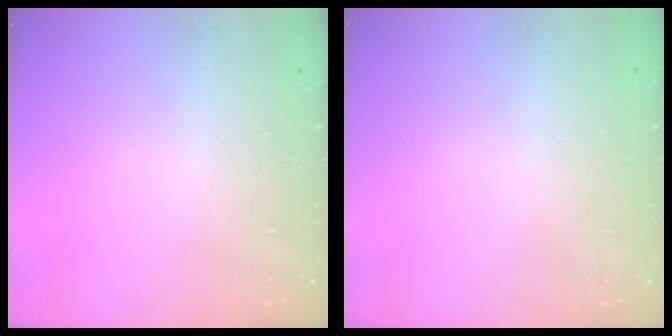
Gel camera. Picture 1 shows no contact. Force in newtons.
{"total": 0.0}